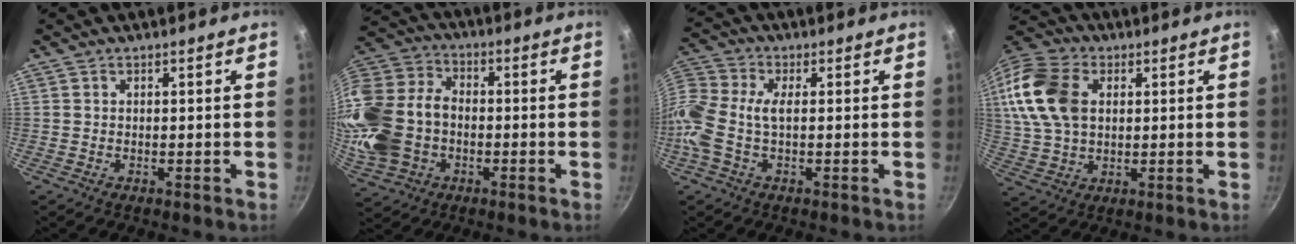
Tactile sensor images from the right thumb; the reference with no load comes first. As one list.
[{"total": 21.6, "force": [-3.5, 16.2, 13.9], "torque": [-0.312, 0.039, -0.063]}, {"total": 10.8, "force": [-0.8, 5.6, 9.1], "torque": [-0.216, 0.019, -0.033]}, {"total": 17.5, "force": [3.7, 12.0, 12.2], "torque": [-0.242, 0.012, 0.065]}]